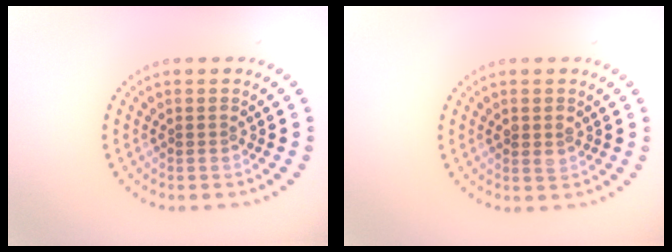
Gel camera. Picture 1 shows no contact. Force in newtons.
{"total": 1.0, "press": 1.0, "slide": 0.1}